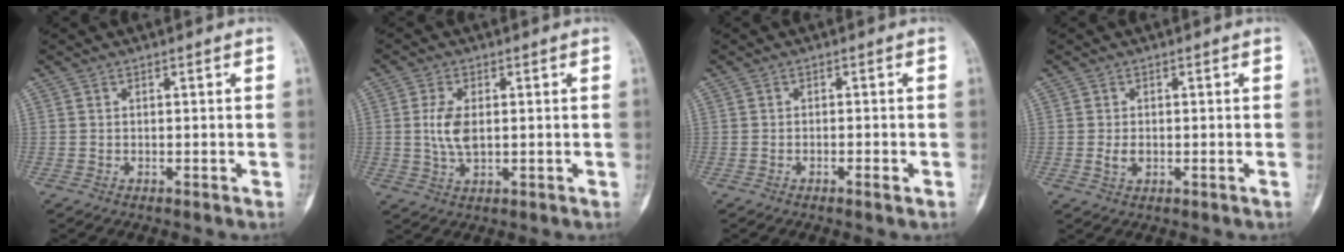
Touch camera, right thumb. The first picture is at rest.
{"total": 5.6, "force": [0.5, 3.0, 4.7], "torque": [-0.095, -0.003, 0.010]}
{"total": 1.1, "force": [-0.7, 0.3, 0.8], "torque": [-0.020, 0.004, -0.011]}
{"total": 1.7, "force": [-0.1, 1.2, 1.3], "torque": [-0.027, -0.002, -0.001]}